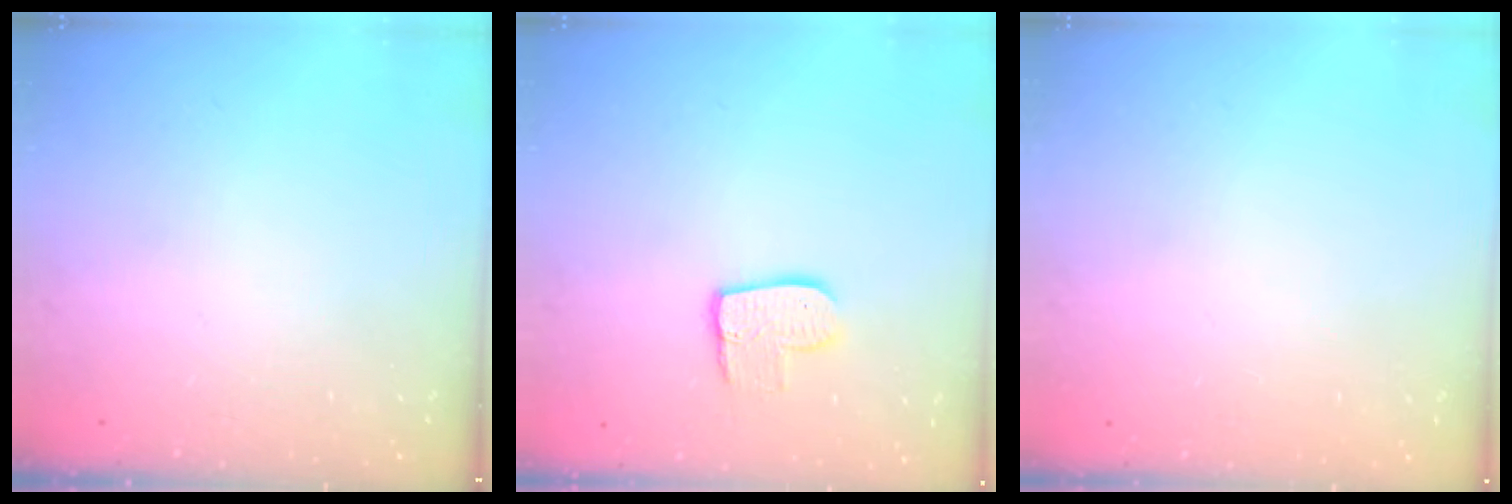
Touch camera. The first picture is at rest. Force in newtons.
{"total": 8.9, "press": 8.8, "slide": 0.5}
{"total": 0.0}